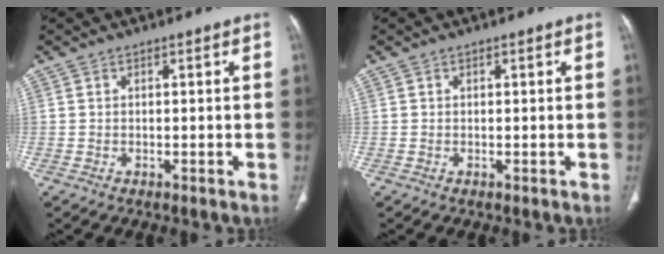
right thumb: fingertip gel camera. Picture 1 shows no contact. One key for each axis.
{"total": 0.0}